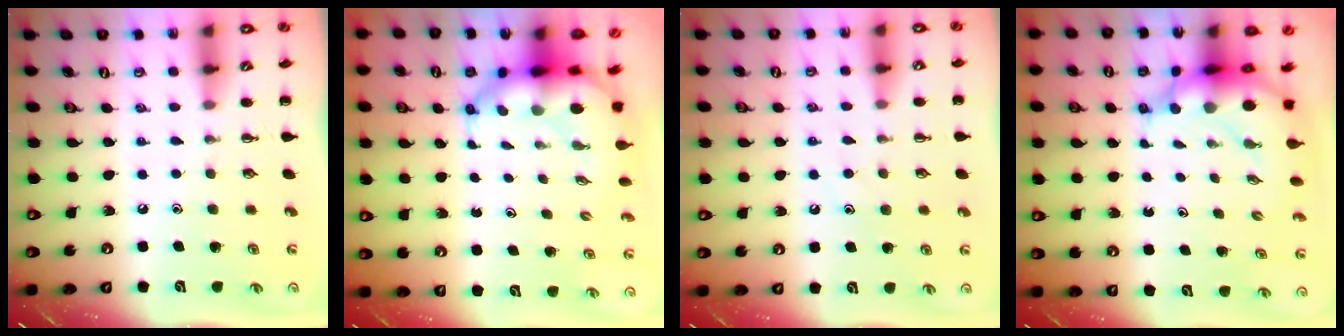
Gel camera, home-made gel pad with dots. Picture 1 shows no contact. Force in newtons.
{"total": 8.0, "press": 7.7, "slide": 2.0}
{"total": 6.6, "press": 6.5, "slide": 1.2}
{"total": 8.1, "press": 7.9, "slide": 2.0}